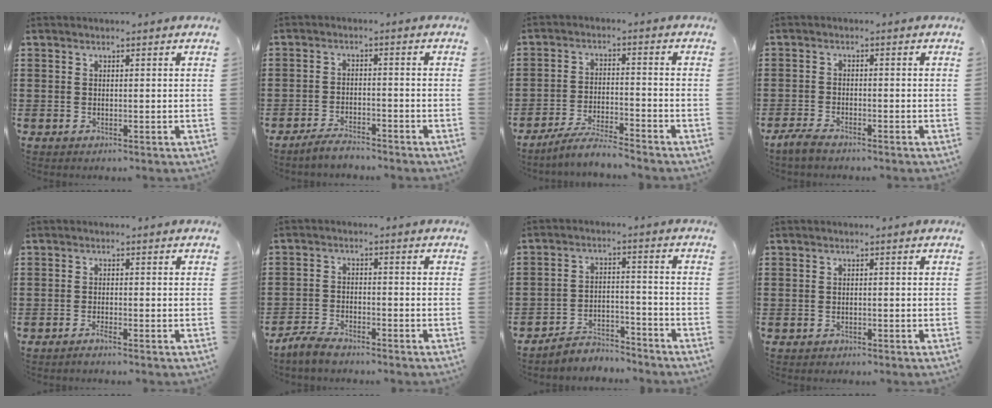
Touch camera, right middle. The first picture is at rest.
{"total": 3.2, "force": [-3.0, 0.5, 1.0], "torque": [-0.019, 0.008, -0.060]}
{"total": 5.0, "force": [-4.7, 0.2, 1.8], "torque": [-0.038, -0.003, -0.093]}
{"total": 2.6, "force": [-2.2, 0.8, 1.1], "torque": [-0.035, 0.003, -0.049]}
{"total": 1.2, "force": [-0.9, -0.1, 0.7], "torque": [-0.015, -0.006, -0.016]}
{"total": 3.5, "force": [-3.2, 0.9, 1.1], "torque": [-0.035, 0.005, -0.070]}
{"total": 4.8, "force": [-4.7, 0.9, 0.4], "torque": [-0.011, 0.010, -0.098]}
{"total": 0.9, "force": [-0.8, 0.6, 0.0], "torque": [0.000, 0.003, -0.018]}